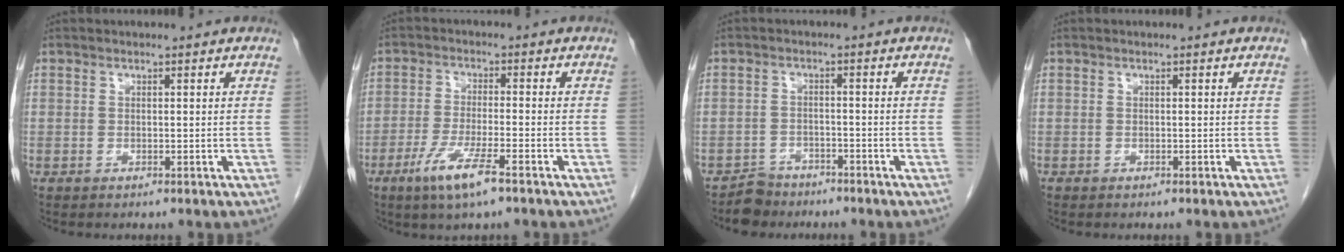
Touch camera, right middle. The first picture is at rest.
{"total": 7.0, "force": [-4.1, 0.5, 5.7], "torque": [-0.116, -0.013, -0.073]}
{"total": 3.5, "force": [-2.9, 1.9, -0.4], "torque": [0.001, 0.005, -0.051]}
{"total": 0.0}